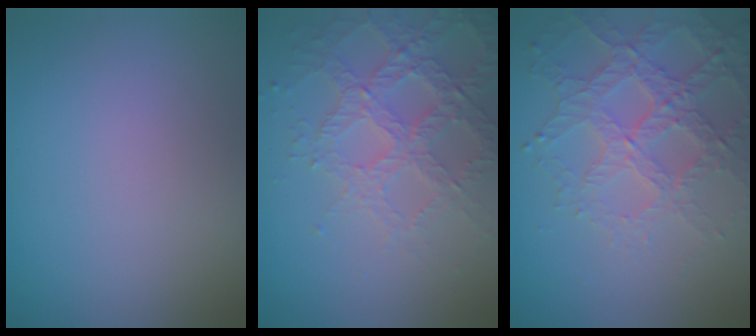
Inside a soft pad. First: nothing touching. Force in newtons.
{"total": 4.1, "press": 4.0, "slide": 0.9}
{"total": 4.7, "press": 4.1, "slide": 2.2}